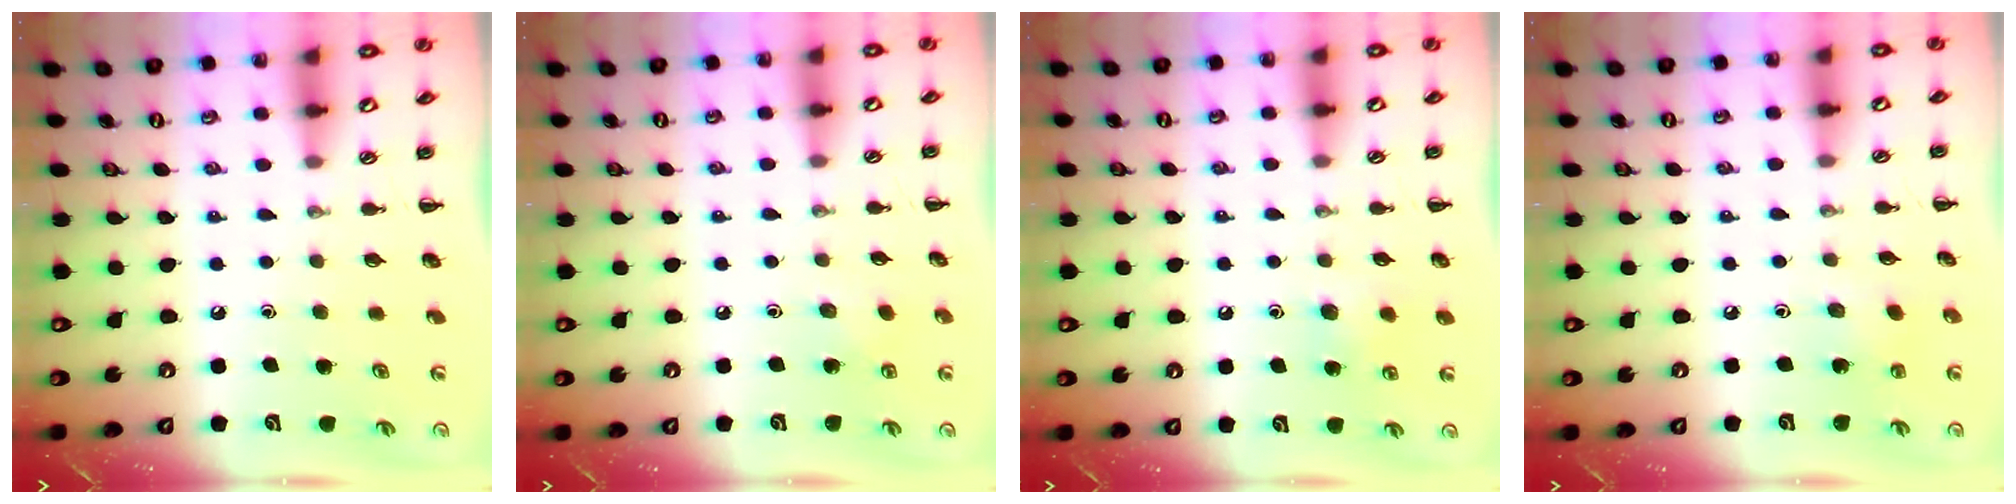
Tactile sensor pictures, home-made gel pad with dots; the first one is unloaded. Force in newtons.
{"total": 3.0, "press": 2.9, "slide": 0.9}
{"total": 7.1, "press": 6.7, "slide": 2.4}
{"total": 2.2, "press": 2.1, "slide": 0.7}